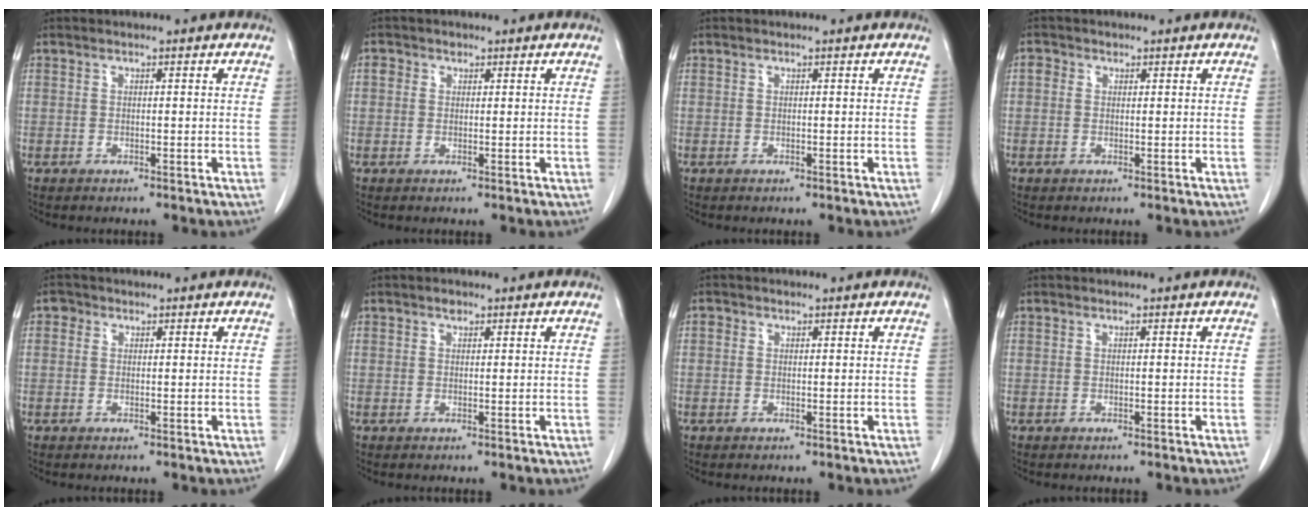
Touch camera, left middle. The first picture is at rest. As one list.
[{"total": 1.6, "force": [0.7, 1.3, 0.4], "torque": [-0.005, 0.006, 0.008]}, {"total": 0.0}, {"total": 1.4, "force": [0.5, 1.2, 0.4], "torque": [-0.004, 0.005, 0.005]}, {"total": 1.1, "force": [0.5, 1.0, 0.3], "torque": [0.002, 0.002, 0.004]}, {"total": 0.8, "force": [0.6, 0.5, 0.3], "torque": [-0.006, -0.001, 0.009]}, {"total": 0.7, "force": [0.3, 0.6, 0.2], "torque": [0.001, 0.001, 0.003]}, {"total": 0.0}]